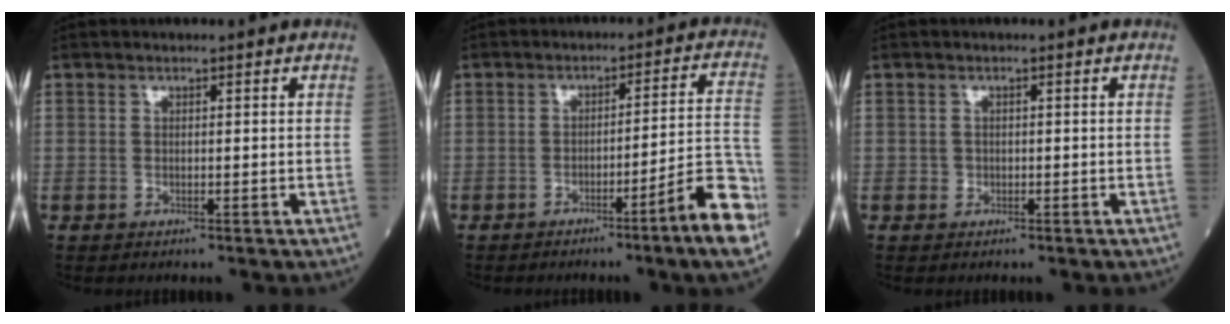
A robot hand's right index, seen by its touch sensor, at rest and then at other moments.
{"total": 10.1, "force": [-5.4, -0.8, 8.4], "torque": [-0.095, 0.008, -0.079]}
{"total": 0.7, "force": [-0.3, 0.6, 0.1], "torque": [-0.002, 0.004, -0.005]}